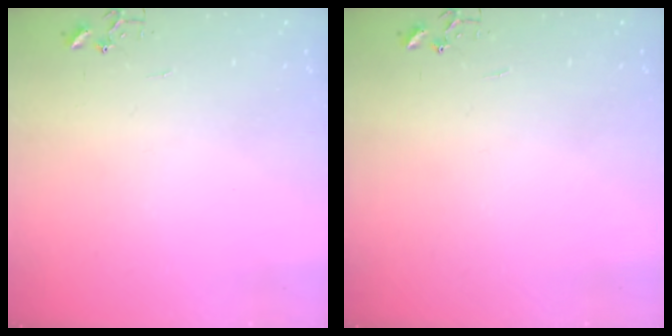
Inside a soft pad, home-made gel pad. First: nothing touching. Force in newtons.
{"total": 0.0}